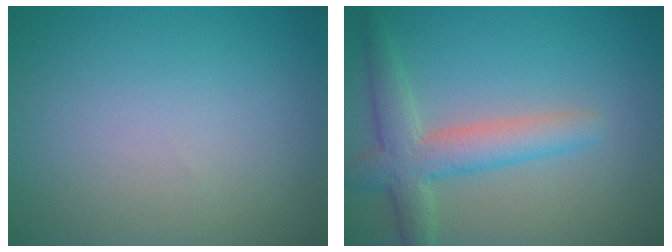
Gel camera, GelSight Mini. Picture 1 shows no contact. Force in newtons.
{"total": 4.6, "press": 4.5, "slide": 0.4}